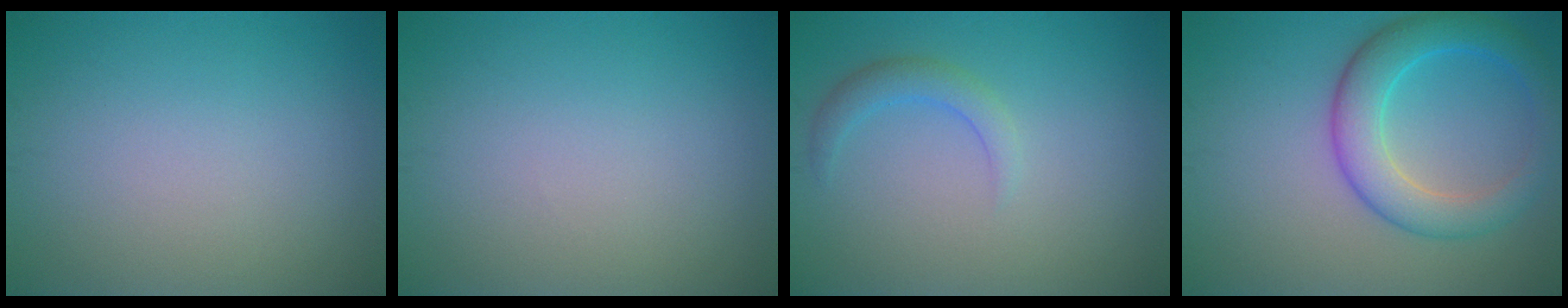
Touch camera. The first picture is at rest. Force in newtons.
{"total": 0.0}
{"total": 2.0, "press": 2.0, "slide": 0.1}
{"total": 5.7, "press": 5.7, "slide": 0.2}